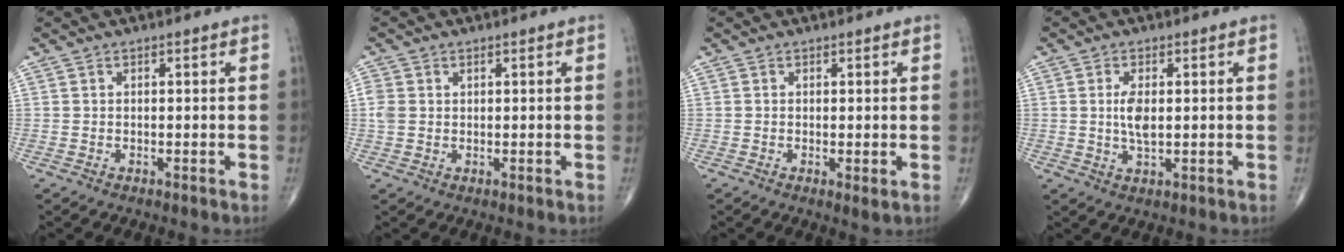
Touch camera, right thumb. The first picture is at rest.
{"total": 2.6, "force": [0.4, 2.1, 1.4], "torque": [-0.034, 0.002, 0.008]}
{"total": 1.4, "force": [-0.1, 0.2, 1.4], "torque": [-0.024, -0.007, 0.000]}
{"total": 4.2, "force": [0.4, 1.8, 3.8], "torque": [-0.077, -0.009, 0.008]}